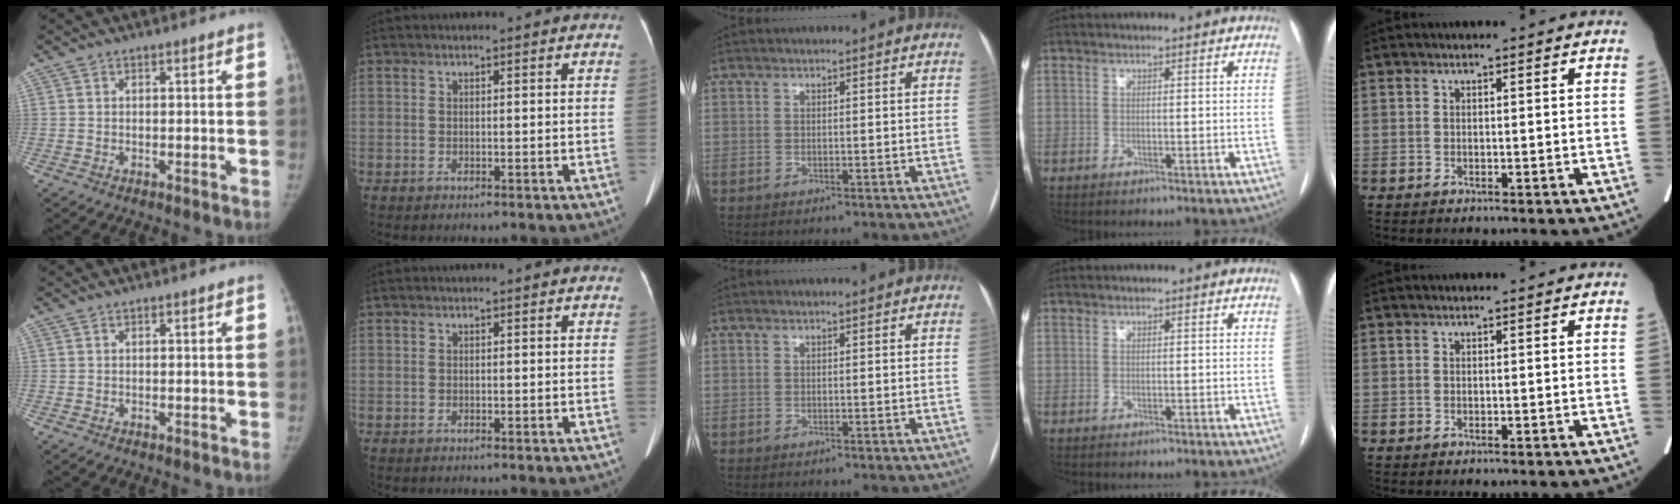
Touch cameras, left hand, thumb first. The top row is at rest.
{}